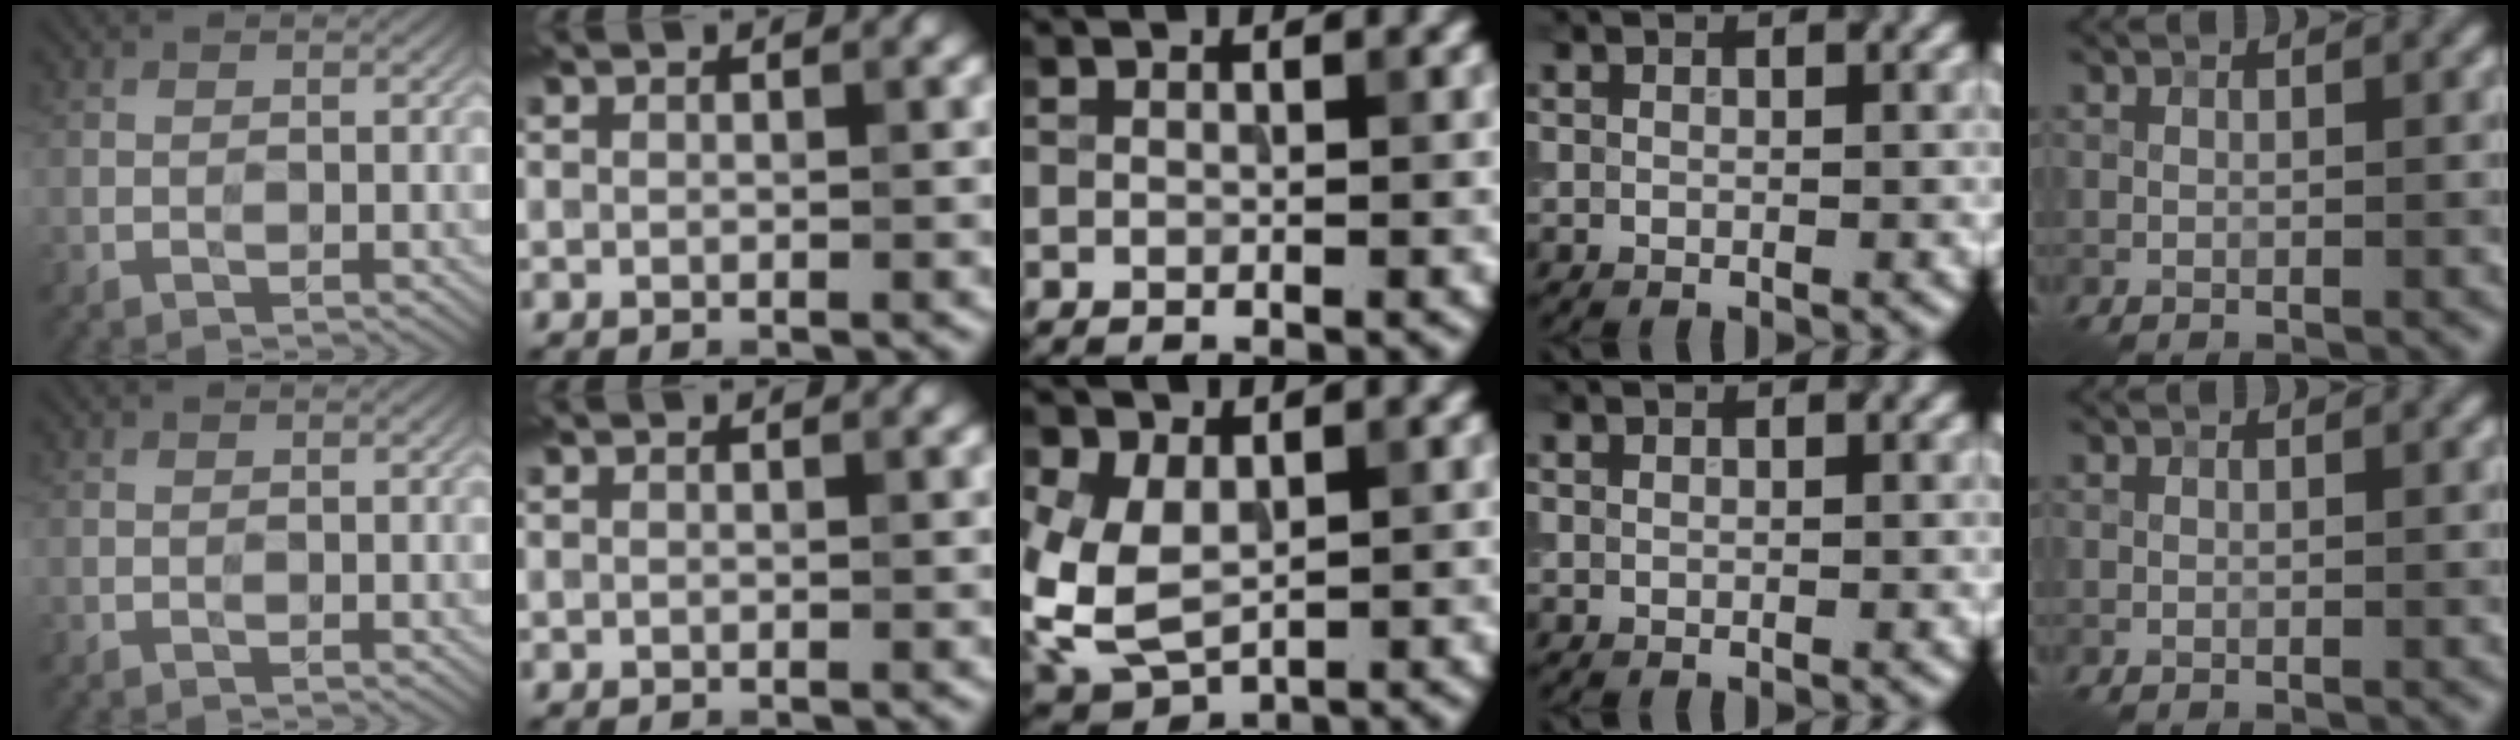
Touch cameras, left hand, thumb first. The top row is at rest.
{"middle": {"total": 6.0, "force": [0.4, 4.2, 4.3], "torque": [-0.108, -0.006, 0.010]}}